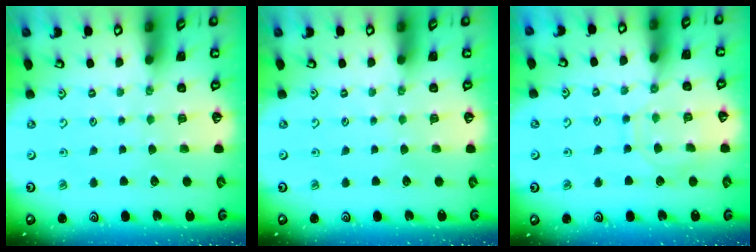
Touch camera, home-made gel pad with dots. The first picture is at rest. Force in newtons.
{"total": 0.0}
{"total": 8.5, "press": 8.5, "slide": 0.7}